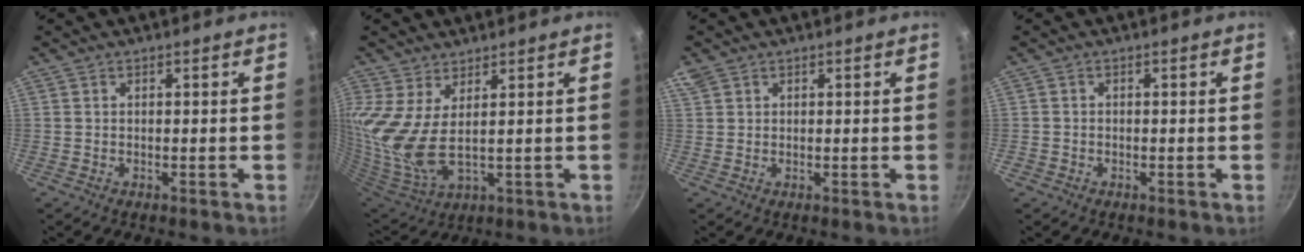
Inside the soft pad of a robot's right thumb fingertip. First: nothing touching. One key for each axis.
{"total": 10.6, "fx": 4.6, "fy": 3.8, "fz": 8.7, "tx": -0.185, "ty": -0.035, "tz": 0.096}
{"total": 2.5, "fx": 1.7, "fy": 1.6, "fz": 0.9, "tx": -0.016, "ty": 0.006, "tz": 0.037}
{"total": 0.7, "fx": -0.3, "fy": 0.6, "fz": 0.1, "tx": -0.001, "ty": 0.003, "tz": -0.006}